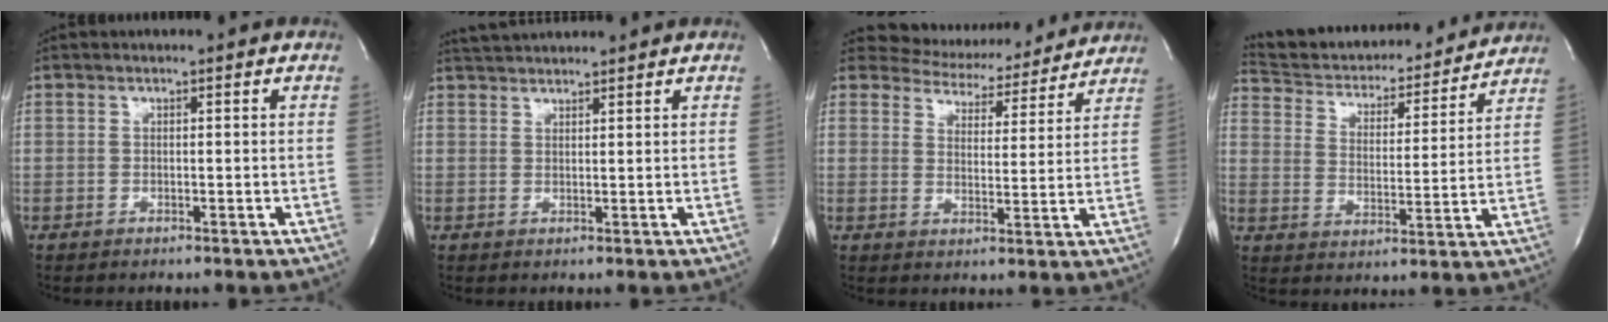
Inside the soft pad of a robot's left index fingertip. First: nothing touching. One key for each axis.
{"total": 4.8, "fx": 4.7, "fy": 0.0, "fz": 1.0, "tx": -0.024, "ty": 0.028, "tz": 0.078}
{"total": 11.2, "fx": 10.7, "fy": 3.2, "fz": 0.8, "tx": -0.007, "ty": -0.004, "tz": 0.131}
{"total": 19.1, "fx": 17.9, "fy": 4.5, "fz": 5.0, "tx": -0.083, "ty": -0.003, "tz": 0.259}